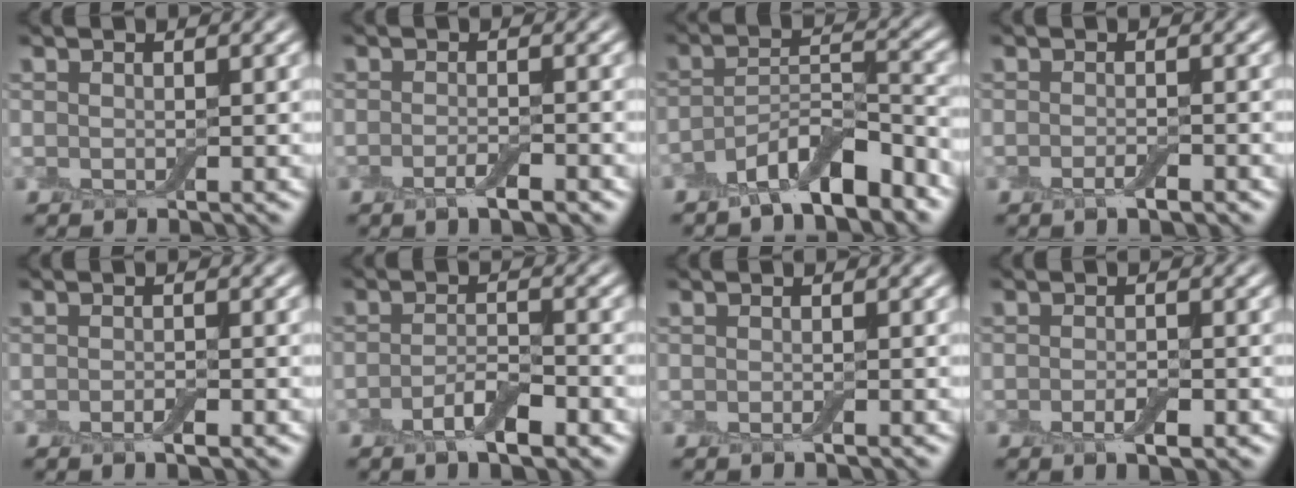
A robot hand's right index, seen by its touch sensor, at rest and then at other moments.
{"total": 2.1, "force": [-1.1, 0.4, 1.7], "torque": [-0.028, -0.002, -0.021]}
{"total": 6.3, "force": [-4.3, 2.0, 4.1], "torque": [-0.069, 0.002, -0.077]}
{"total": 1.5, "force": [-0.8, 0.3, 1.3], "torque": [-0.021, -0.004, -0.016]}
{"total": 1.4, "force": [-0.6, 0.3, 1.2], "torque": [-0.020, -0.004, -0.011]}
{"total": 3.7, "force": [-1.9, 1.1, 2.9], "torque": [-0.054, 0.002, -0.037]}
{"total": 0.5, "force": [-0.2, 0.0, 0.5], "torque": [-0.007, -0.002, -0.005]}
{"total": 2.1, "force": [-0.8, 0.6, 1.8], "torque": [-0.029, -0.004, -0.014]}